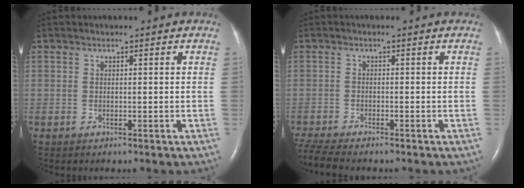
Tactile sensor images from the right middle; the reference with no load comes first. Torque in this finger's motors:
{"motor_torque": [0.32, -0.39, 0.03, 0.03]}